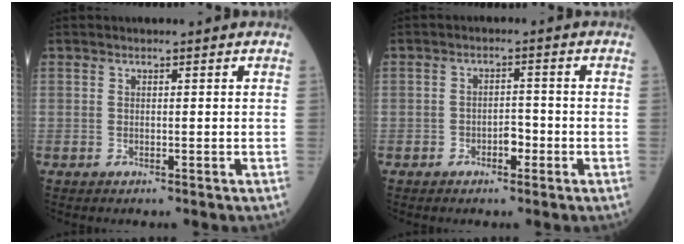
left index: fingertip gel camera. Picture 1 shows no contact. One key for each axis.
{"total": 2.6, "fx": -1.3, "fy": 1.3, "fz": 1.8, "tx": -0.025, "ty": 0.007, "tz": -0.024}